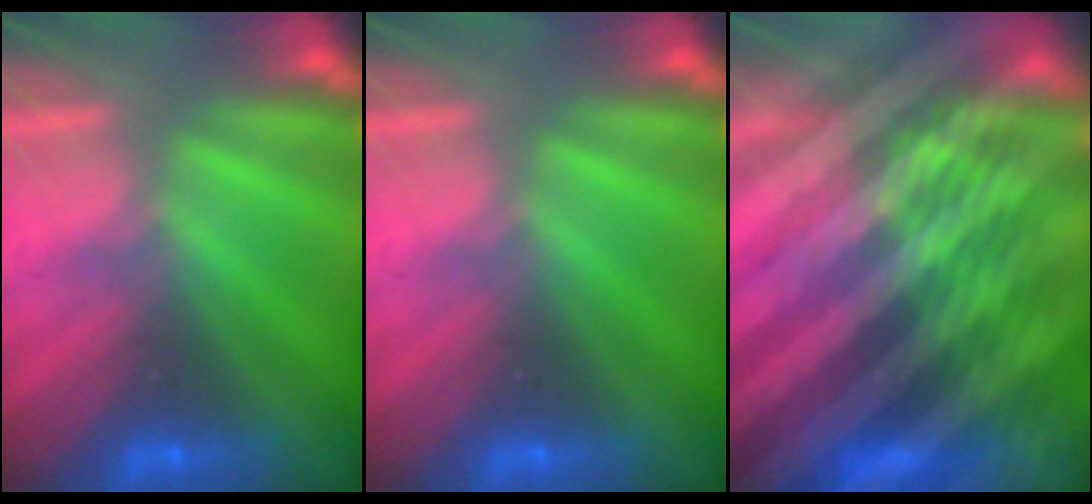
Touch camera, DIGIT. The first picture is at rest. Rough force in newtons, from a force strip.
{"total": 0.0}
{"total": 8.0}